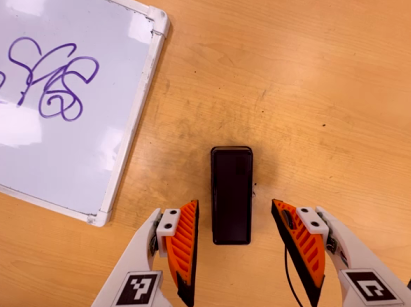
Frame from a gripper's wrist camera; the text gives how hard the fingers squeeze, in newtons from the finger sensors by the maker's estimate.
{"total": 0.0}